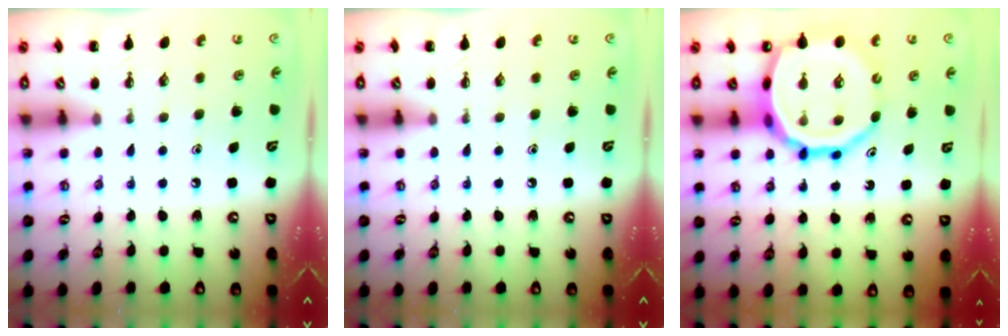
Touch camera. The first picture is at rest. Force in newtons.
{"total": 0.0}
{"total": 21.2, "press": 20.8, "slide": 4.1}